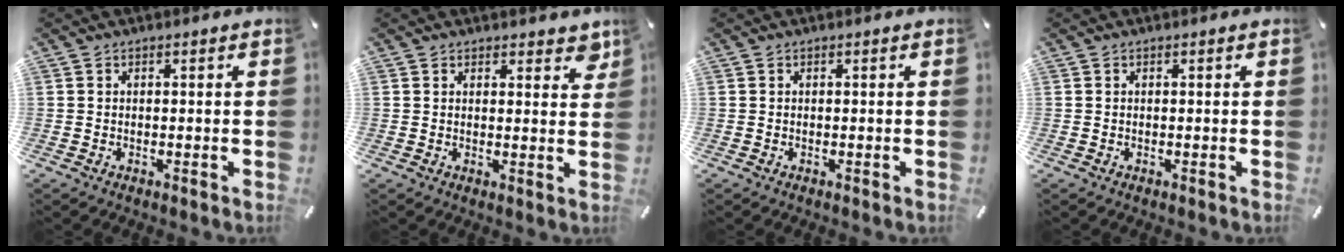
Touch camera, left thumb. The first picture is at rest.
{"total": 3.6, "force": [2.7, 1.9, 1.4], "torque": [0.000, -0.015, 0.043]}
{"total": 0.0}
{"total": 0.0}